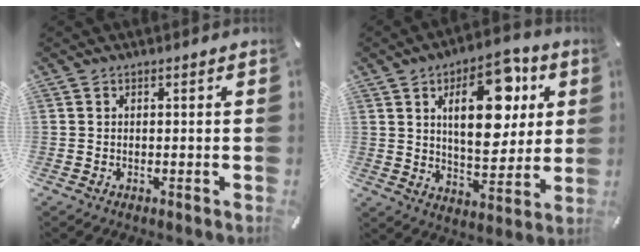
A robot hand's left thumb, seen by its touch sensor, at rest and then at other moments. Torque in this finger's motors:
{"motor_torque": [0.71, 0.71, 1.94, -0.82, 0.21]}